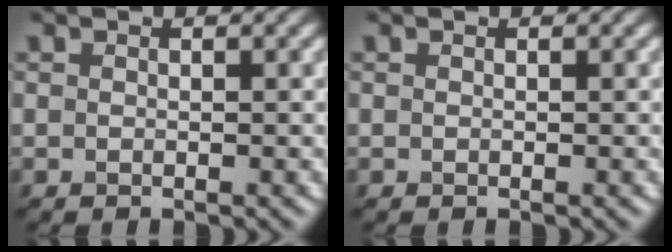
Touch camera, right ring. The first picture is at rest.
{"total": 0.0}